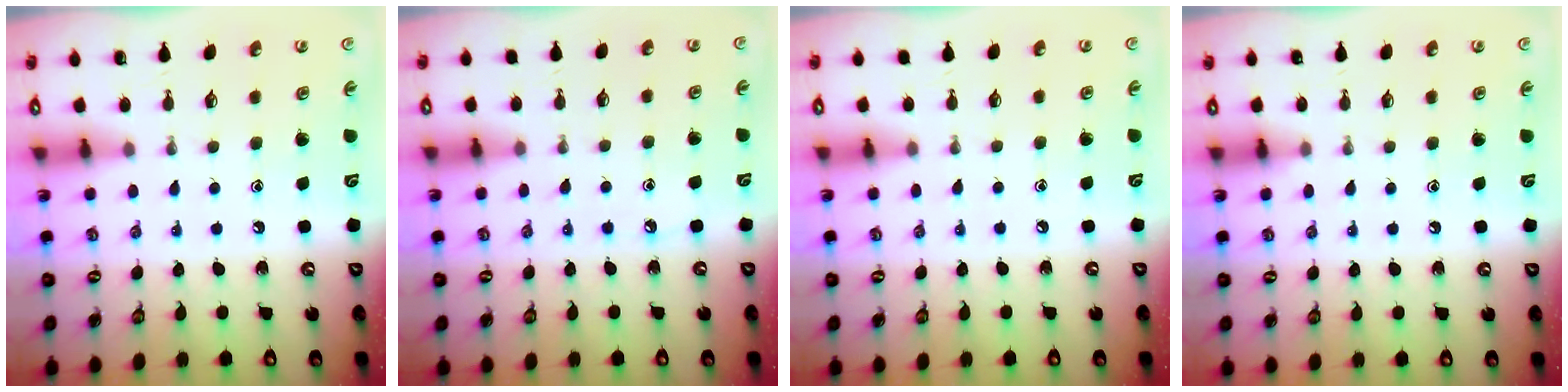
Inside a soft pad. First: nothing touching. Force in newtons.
{"total": 5.9, "press": 5.8, "slide": 0.7}
{"total": 2.9, "press": 2.9, "slide": 0.4}
{"total": 5.1, "press": 5.0, "slide": 0.7}